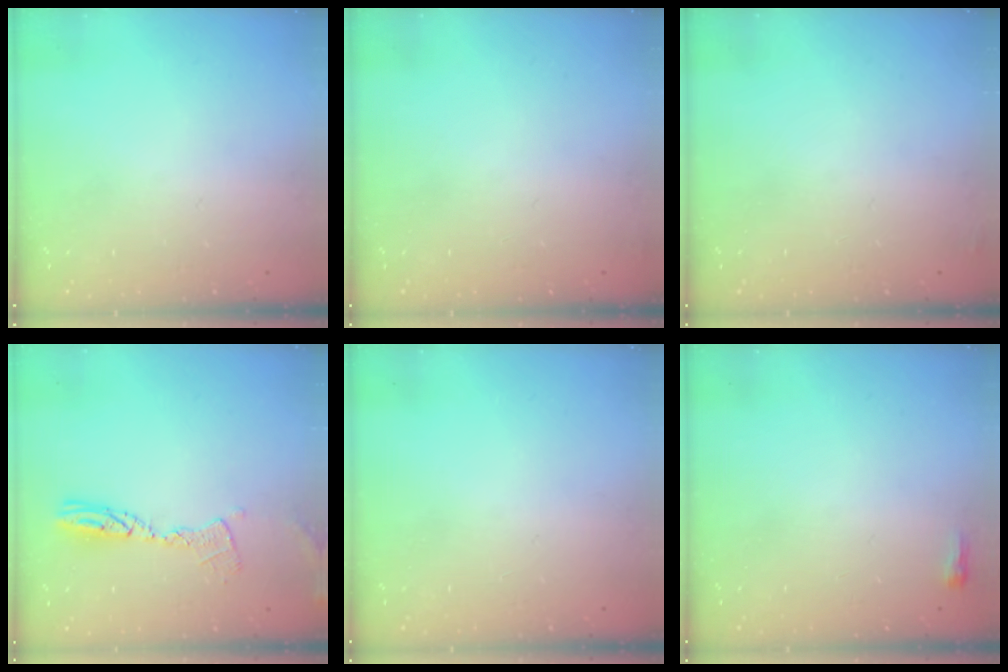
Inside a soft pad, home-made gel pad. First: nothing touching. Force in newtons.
{"total": 2.8, "press": 2.2, "slide": 1.7}
{"total": 2.3, "press": 2.2, "slide": 0.8}
{"total": 9.7, "press": 9.6, "slide": 0.9}
{"total": 0.0}
{"total": 2.3, "press": 2.2, "slide": 0.7}